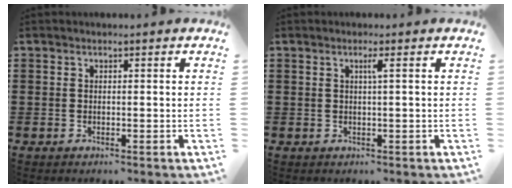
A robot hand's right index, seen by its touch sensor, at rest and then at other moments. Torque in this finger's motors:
{"motor_torque": [0.15, -0.12, 0.03, 0.03]}